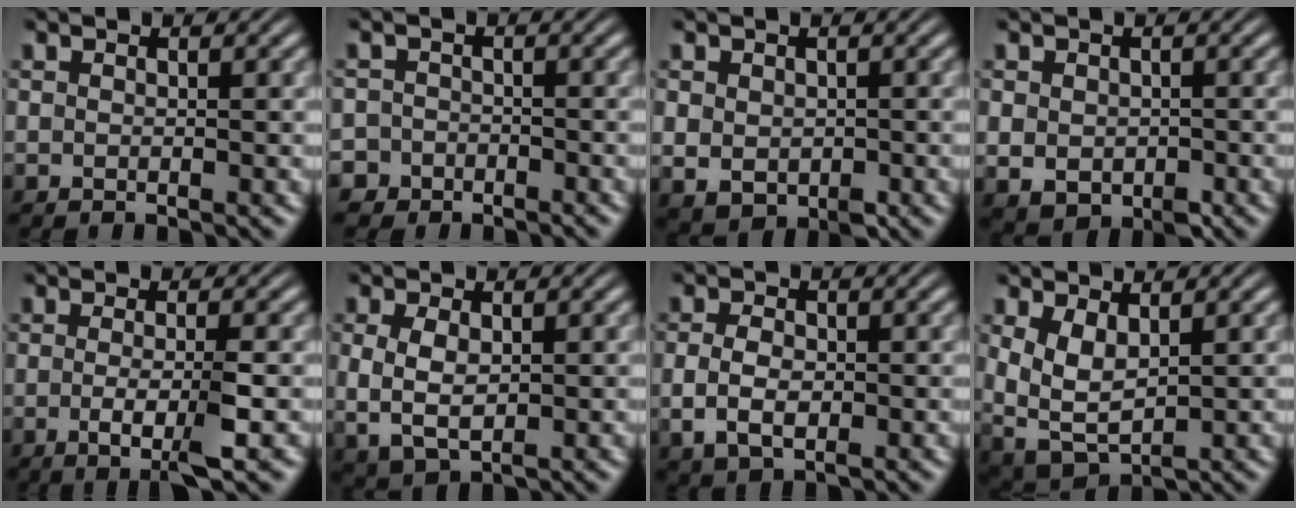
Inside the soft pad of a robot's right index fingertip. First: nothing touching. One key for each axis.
{"total": 4.2, "fx": -3.2, "fy": 2.7, "fz": -0.4, "tx": 0.010, "ty": -0.014, "tz": -0.059}
{"total": 4.2, "fx": -1.0, "fy": 3.3, "fz": 2.4, "tx": -0.061, "ty": -0.033, "tz": 0.005}
{"total": 4.6, "fx": -1.4, "fy": 3.6, "fz": 2.5, "tx": -0.059, "ty": -0.034, "tz": -0.003}
{"total": 3.9, "fx": -1.4, "fy": 0.3, "fz": 3.6, "tx": -0.058, "ty": -0.014, "tz": -0.020}
{"total": 5.6, "fx": -0.1, "fy": 4.2, "fz": 3.6, "tx": -0.090, "ty": -0.017, "tz": 0.011}
{"total": 3.5, "fx": -0.7, "fy": 2.3, "fz": 2.5, "tx": -0.050, "ty": -0.010, "tz": -0.005}
{"total": 6.9, "fx": -0.3, "fy": 5.7, "fz": 4.0, "tx": -0.119, "ty": -0.039, "tz": 0.010}